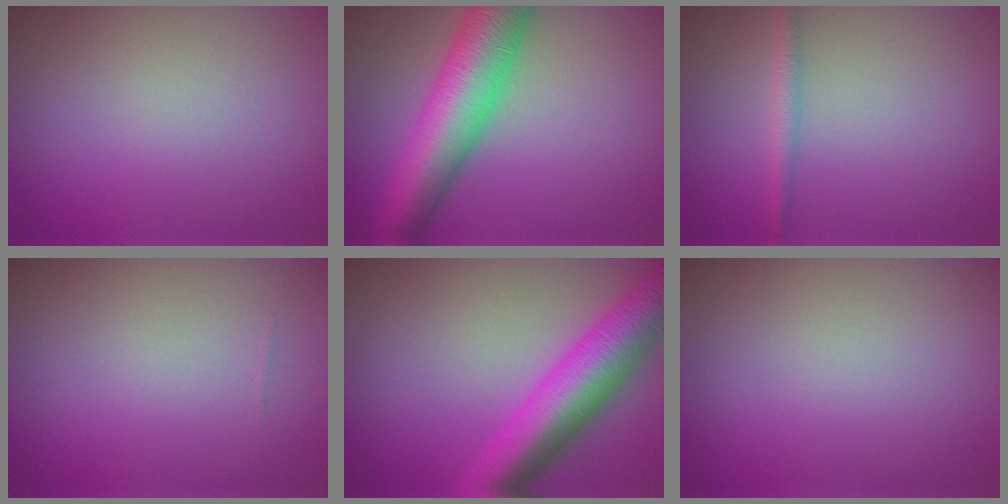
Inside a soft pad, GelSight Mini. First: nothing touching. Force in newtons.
{"total": 10.2, "press": 10.2, "slide": 0.4}
{"total": 1.7, "press": 1.7, "slide": 0.1}
{"total": 0.0}
{"total": 8.7, "press": 8.7, "slide": 0.1}
{"total": 0.0}